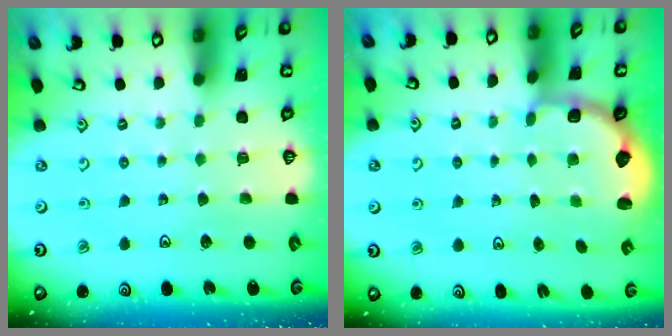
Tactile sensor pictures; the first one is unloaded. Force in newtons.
{"total": 2.7, "press": 2.0, "slide": 1.9}